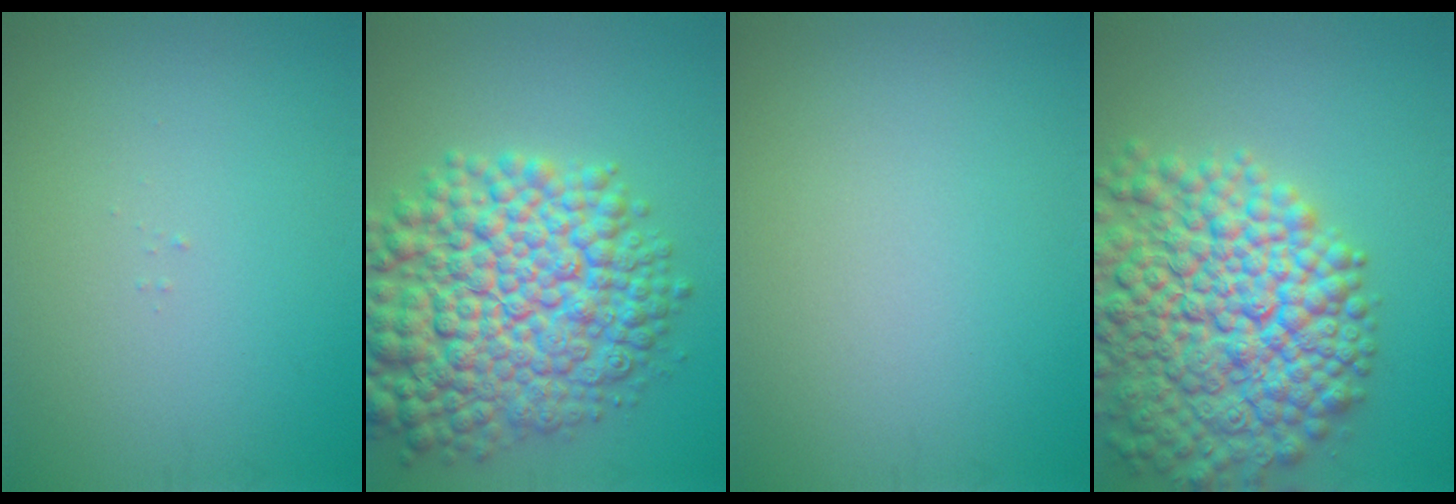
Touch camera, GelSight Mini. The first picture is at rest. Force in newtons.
{"total": 12.2, "press": 12.2, "slide": 0.3}
{"total": 0.0}
{"total": 12.8, "press": 12.8, "slide": 0.6}